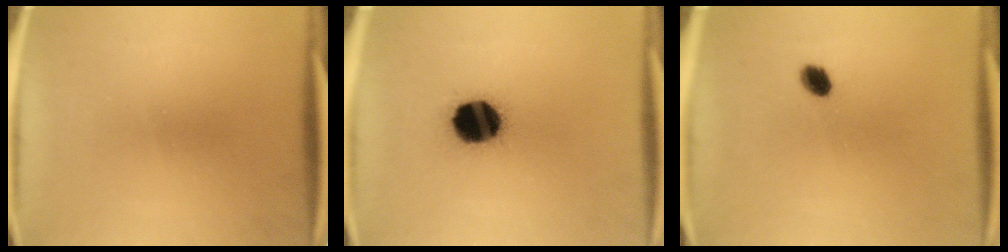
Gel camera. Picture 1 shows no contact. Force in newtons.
{"total": 15.3}
{"total": 2.9}